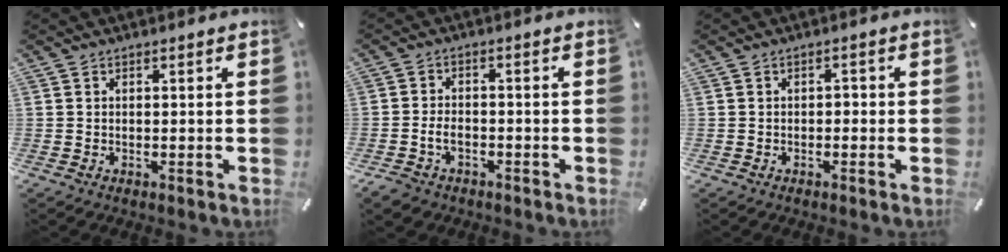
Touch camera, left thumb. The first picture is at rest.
{"total": 4.2, "force": [-1.9, 3.0, 2.2], "torque": [-0.050, 0.005, -0.038]}
{"total": 1.2, "force": [-0.8, 0.7, 0.5], "torque": [-0.012, 0.005, -0.018]}